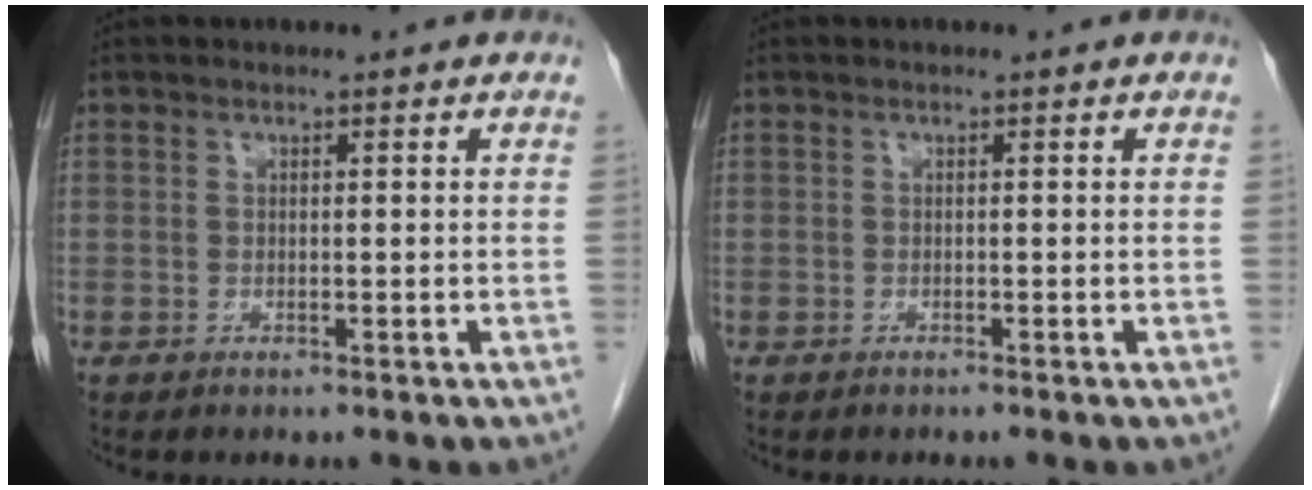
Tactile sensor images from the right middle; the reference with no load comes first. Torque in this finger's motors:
{"motor_torque": [0.00, 0.18, -0.01, -0.01]}